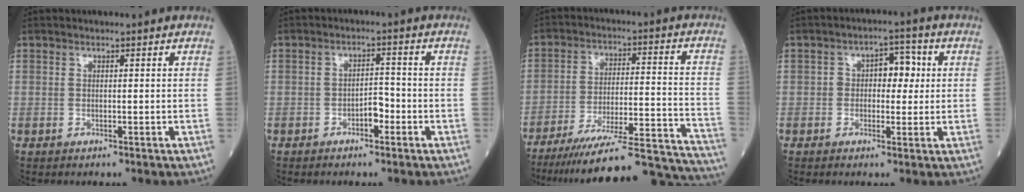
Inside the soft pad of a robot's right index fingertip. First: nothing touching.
{"total": 2.7, "force": [-1.5, 1.1, 2.0], "torque": [-0.023, 0.007, -0.028]}
{"total": 26.3, "force": [-24.5, 0.2, 9.4], "torque": [-0.084, -0.009, -0.343]}
{"total": 5.2, "force": [0.7, 3.0, 4.2], "torque": [-0.056, 0.022, 0.009]}